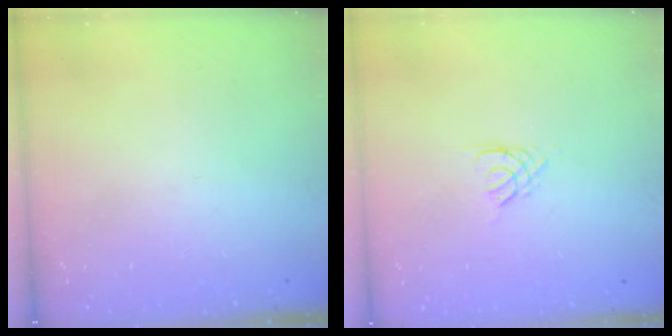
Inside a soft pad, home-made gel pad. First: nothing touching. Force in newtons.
{"total": 1.8, "press": 1.8, "slide": 0.4}